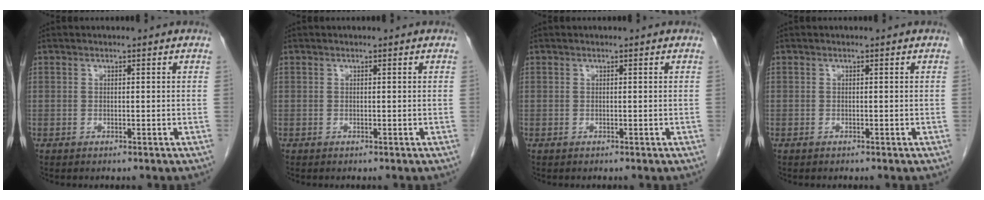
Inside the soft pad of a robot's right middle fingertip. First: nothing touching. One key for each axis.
{"total": 0.0}
{"total": 0.0}
{"total": 0.0}